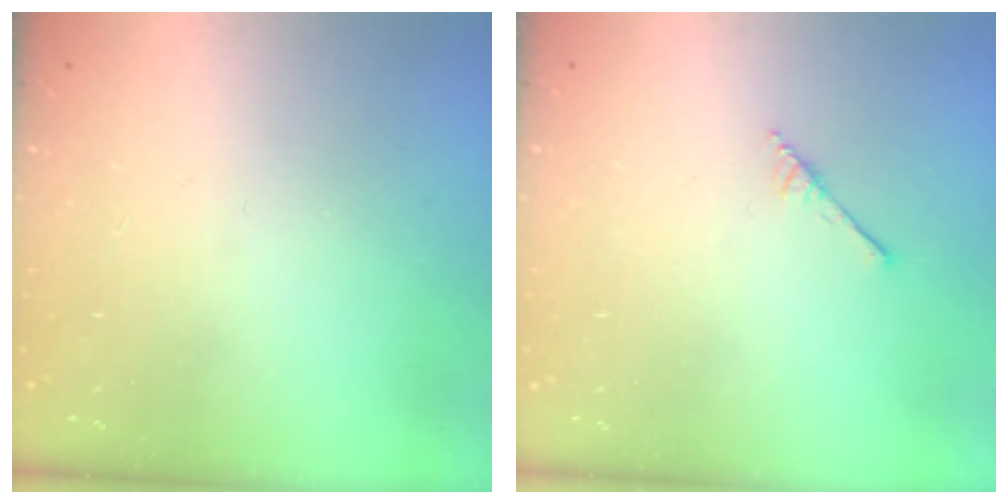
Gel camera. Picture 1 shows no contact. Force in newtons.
{"total": 2.9, "press": 2.9, "slide": 0.2}